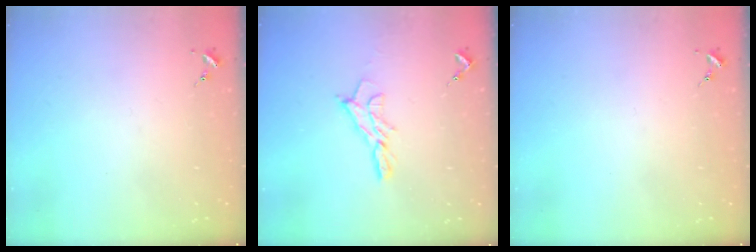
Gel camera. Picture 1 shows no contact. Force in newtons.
{"total": 9.9, "press": 9.9, "slide": 0.7}
{"total": 0.0}